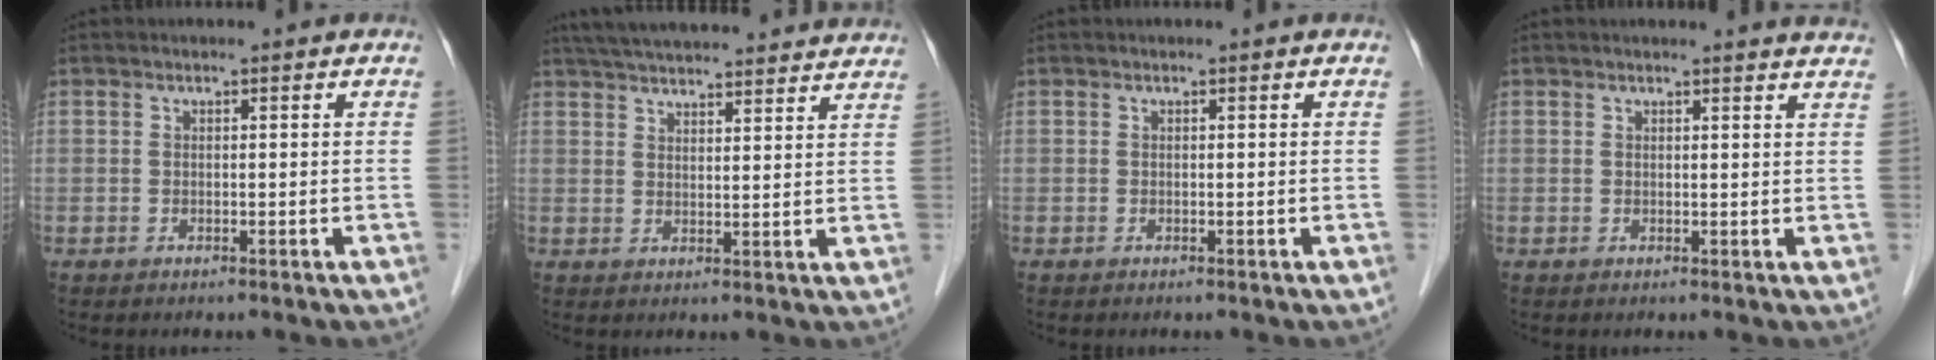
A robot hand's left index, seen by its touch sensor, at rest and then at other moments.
{"total": 21.7, "force": [20.0, 3.1, 8.0], "torque": [-0.127, 0.030, 0.266]}
{"total": 0.0}
{"total": 7.6, "force": [7.4, 0.2, 1.8], "torque": [-0.012, -0.006, 0.058]}